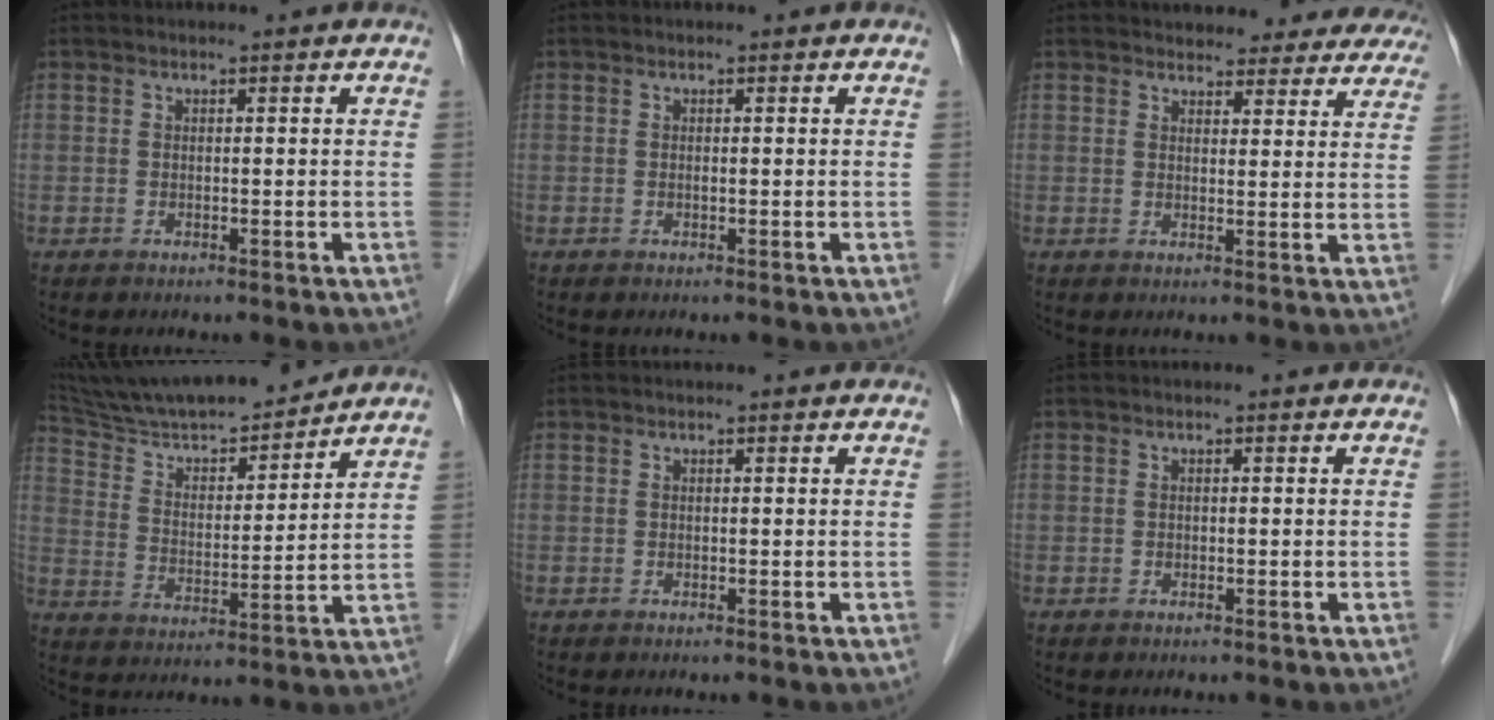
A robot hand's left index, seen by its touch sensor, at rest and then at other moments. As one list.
[{"total": 0.0}, {"total": 14.8, "force": [13.7, 5.0, 2.5], "torque": [0.006, -0.009, 0.137]}, {"total": 18.0, "force": [16.5, 2.1, 6.7], "torque": [-0.118, 0.005, 0.275]}, {"total": 0.0}, {"total": 0.0}]